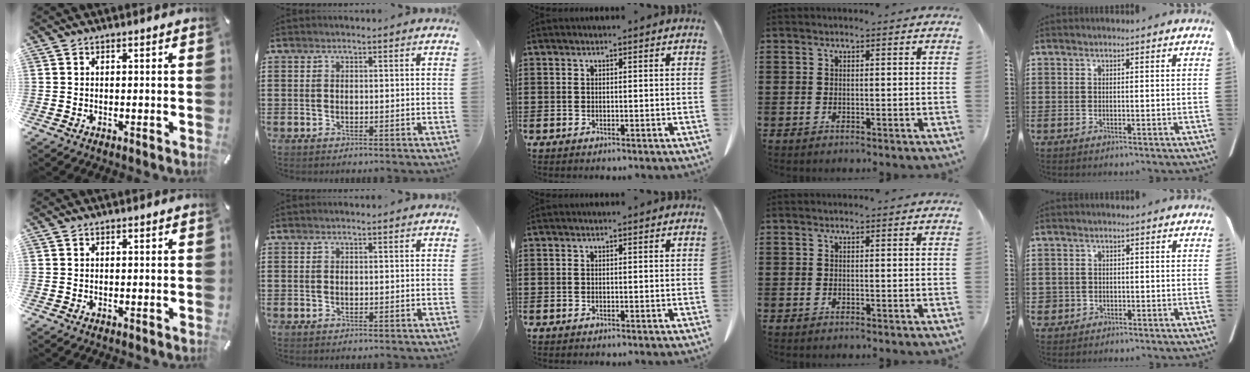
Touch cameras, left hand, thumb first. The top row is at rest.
{"little": {"total": 1.0, "force": [-0.4, 0.9, 0.2], "torque": [-0.009, 0.003, -0.009]}}